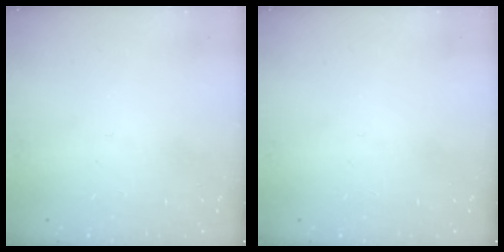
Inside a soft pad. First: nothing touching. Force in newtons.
{"total": 0.0}